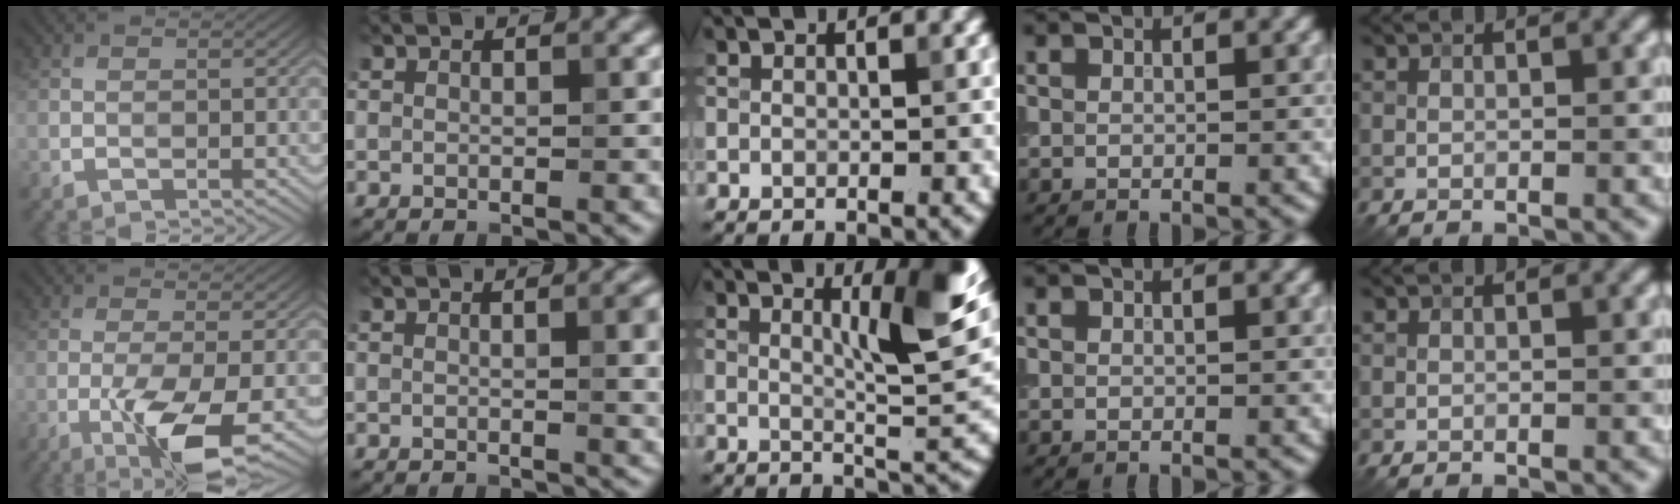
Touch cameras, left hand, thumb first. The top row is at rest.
{"thumb": {"total": 8.0, "force": [-3.4, 1.6, 7.1], "torque": [-0.125, -0.001, -0.063]}, "index": {"total": 5.0, "force": [0.5, 1.8, 4.6], "torque": [-0.039, 0.007, 0.007]}, "middle": {"total": 7.1, "force": [2.8, 1.1, 6.5], "torque": [-0.086, -0.005, 0.047]}}